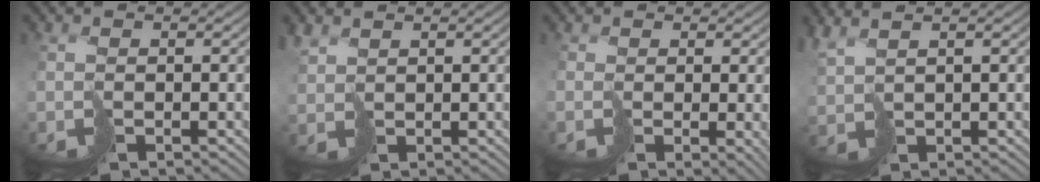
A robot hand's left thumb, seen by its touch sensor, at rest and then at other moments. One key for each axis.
{"total": 2.1, "fx": 1.9, "fy": 0.7, "fz": 0.5, "tx": -0.030, "ty": -0.003, "tz": 0.042}
{"total": 1.7, "fx": -0.3, "fy": 0.2, "fz": 1.7, "tx": -0.016, "ty": -0.014, "tz": 0.004}
{"total": 3.1, "fx": 2.4, "fy": -0.1, "fz": 2.0, "tx": -0.066, "ty": 0.000, "tz": 0.053}